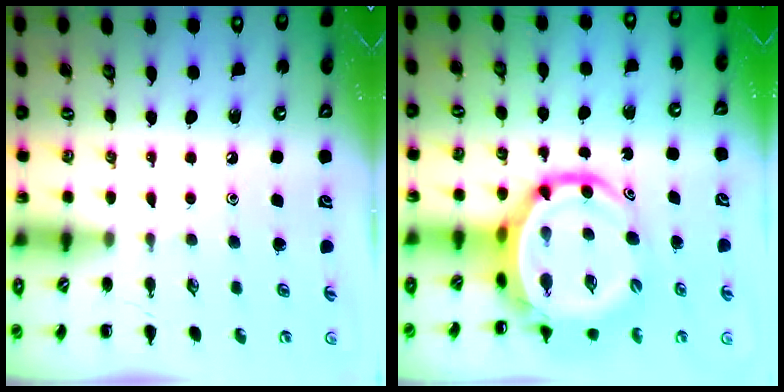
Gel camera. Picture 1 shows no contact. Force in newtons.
{"total": 11.0, "press": 10.6, "slide": 3.2}